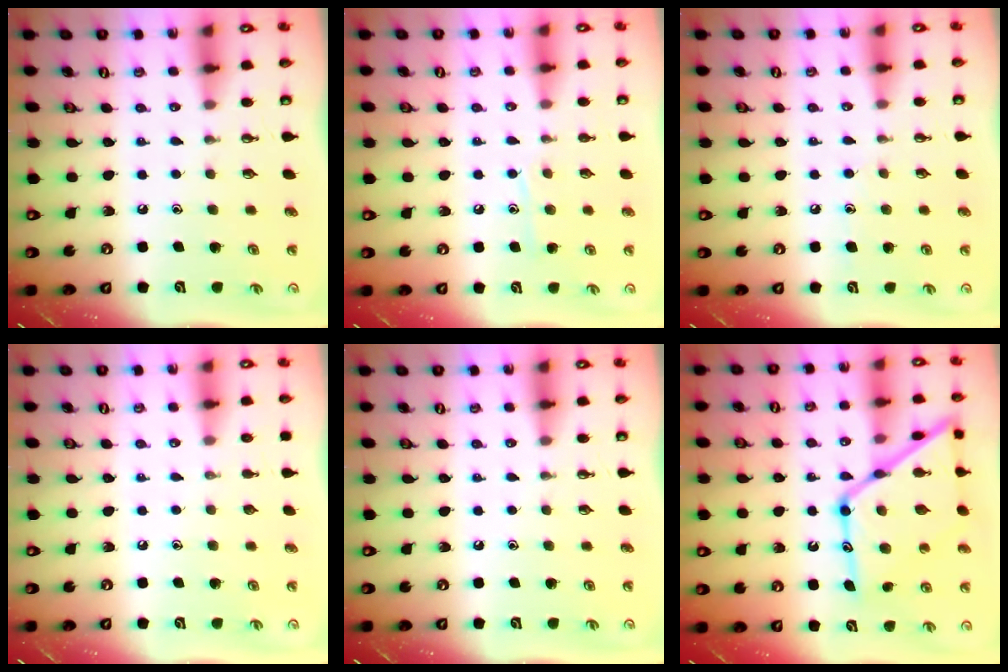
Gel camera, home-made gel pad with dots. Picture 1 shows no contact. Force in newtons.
{"total": 7.3, "press": 7.2, "slide": 0.8}
{"total": 4.9, "press": 4.8, "slide": 0.6}
{"total": 0.0}
{"total": 0.0}
{"total": 22.1, "press": 22.0, "slide": 1.8}